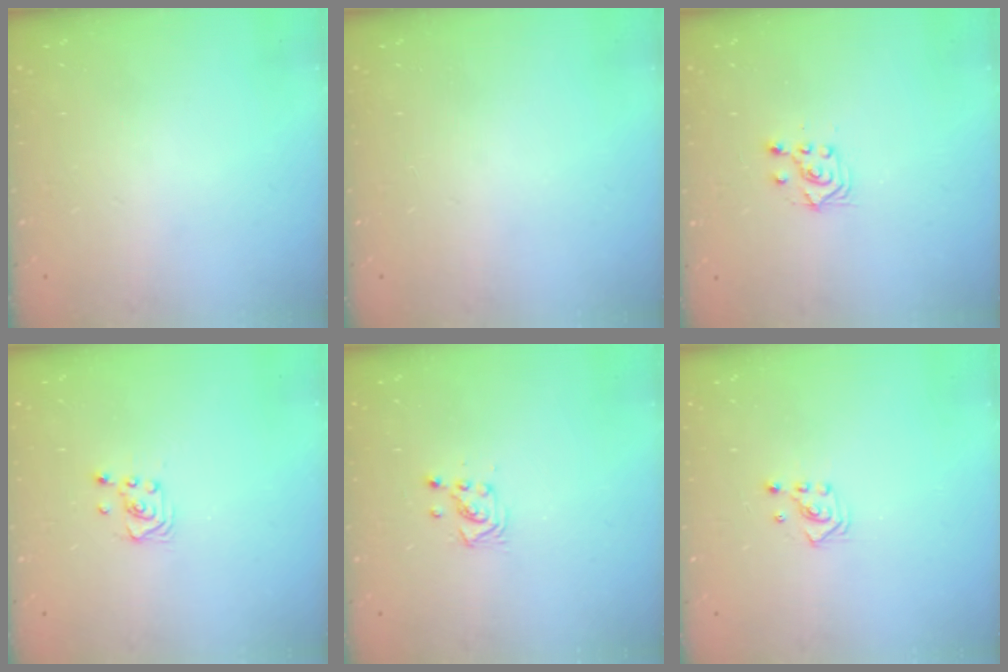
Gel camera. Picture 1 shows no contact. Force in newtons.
{"total": 0.0}
{"total": 5.0, "press": 5.0, "slide": 0.8}
{"total": 2.6, "press": 2.6, "slide": 0.3}
{"total": 3.0, "press": 2.9, "slide": 0.5}
{"total": 2.8, "press": 2.8, "slide": 0.3}